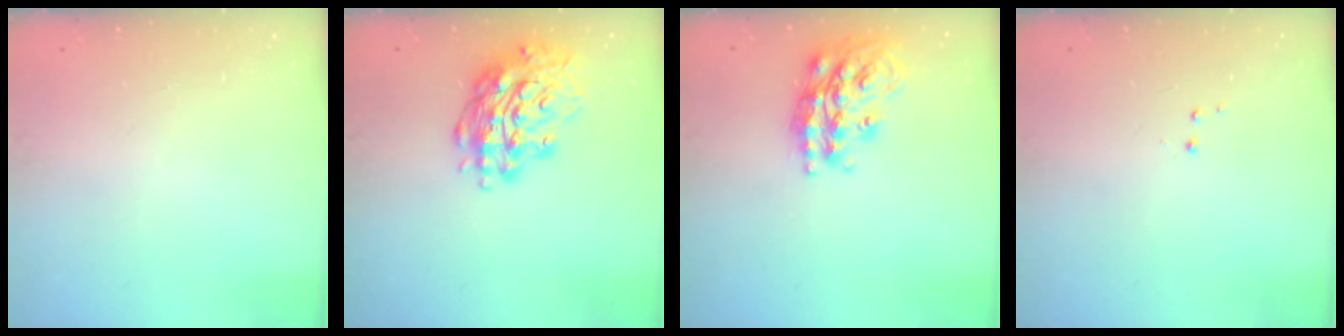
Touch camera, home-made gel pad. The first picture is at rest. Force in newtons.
{"total": 16.6, "press": 16.6, "slide": 1.6}
{"total": 19.4, "press": 19.4, "slide": 1.4}
{"total": 2.9, "press": 2.8, "slide": 0.7}